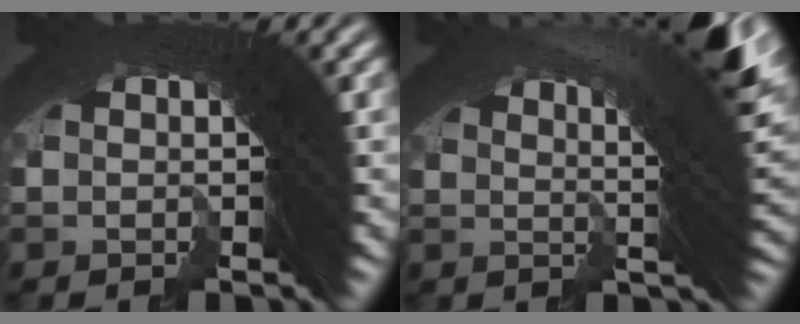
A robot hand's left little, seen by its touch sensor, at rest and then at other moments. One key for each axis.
{"total": 10.4, "fx": 4.6, "fy": 3.8, "fz": 8.5, "tx": -0.127, "ty": 0.017, "tz": 0.057}